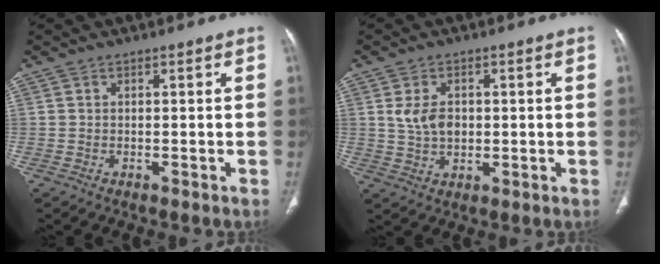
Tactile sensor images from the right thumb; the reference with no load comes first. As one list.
[{"total": 5.6, "force": [0.9, 3.8, 4.0], "torque": [-0.066, -0.002, 0.021]}]